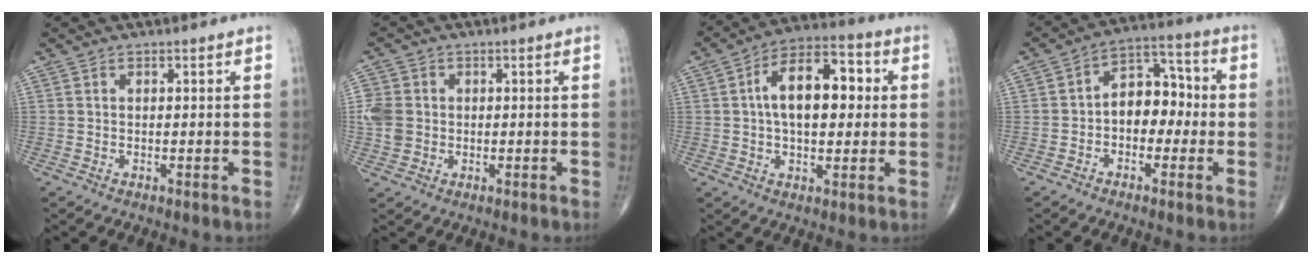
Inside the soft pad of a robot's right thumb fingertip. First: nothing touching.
{"total": 5.6, "force": [-0.2, 4.9, 2.8], "torque": [-0.051, 0.006, -0.005]}
{"total": 14.5, "force": [1.9, 8.0, 12.0], "torque": [-0.167, 0.025, 0.022]}
{"total": 9.3, "force": [-1.0, 6.4, 6.6], "torque": [-0.063, 0.040, -0.032]}